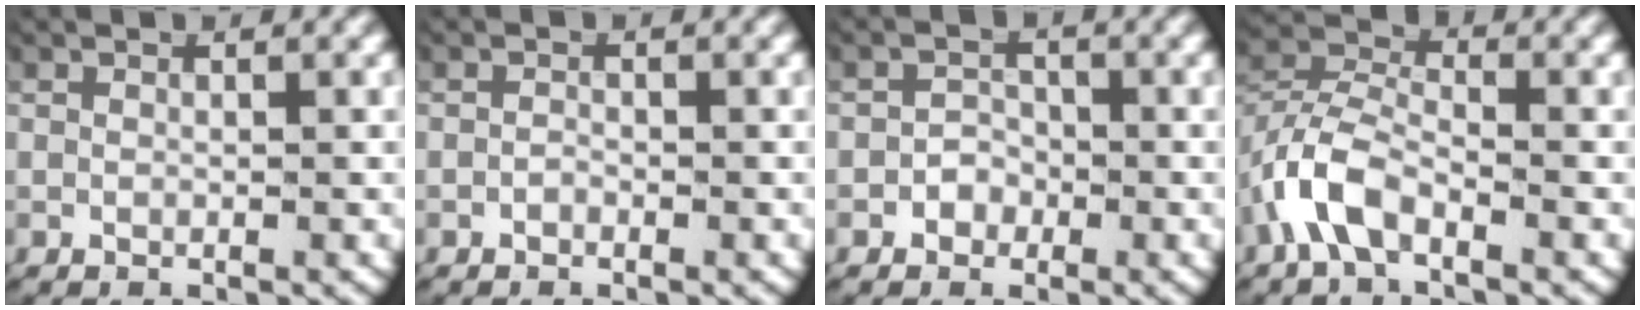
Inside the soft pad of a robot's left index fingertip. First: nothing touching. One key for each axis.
{"total": 0.6, "fx": -0.5, "fy": 0.2, "fz": 0.1, "tx": -0.005, "ty": -0.007, "tz": -0.007}
{"total": 2.3, "fx": -0.8, "fy": 2.0, "fz": 0.5, "tx": -0.002, "ty": -0.001, "tz": -0.019}
{"total": 3.5, "fx": -1.5, "fy": 2.1, "fz": 2.3, "tx": -0.057, "ty": 0.001, "tz": -0.035}